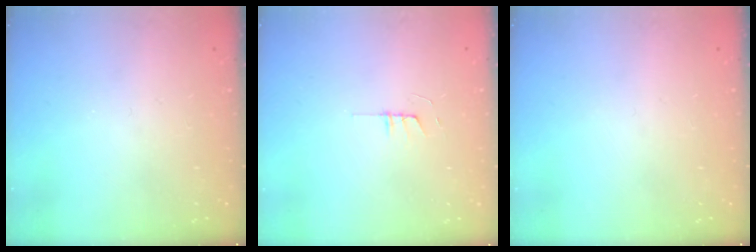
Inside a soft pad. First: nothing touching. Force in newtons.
{"total": 4.0, "press": 4.0, "slide": 0.4}
{"total": 0.0}